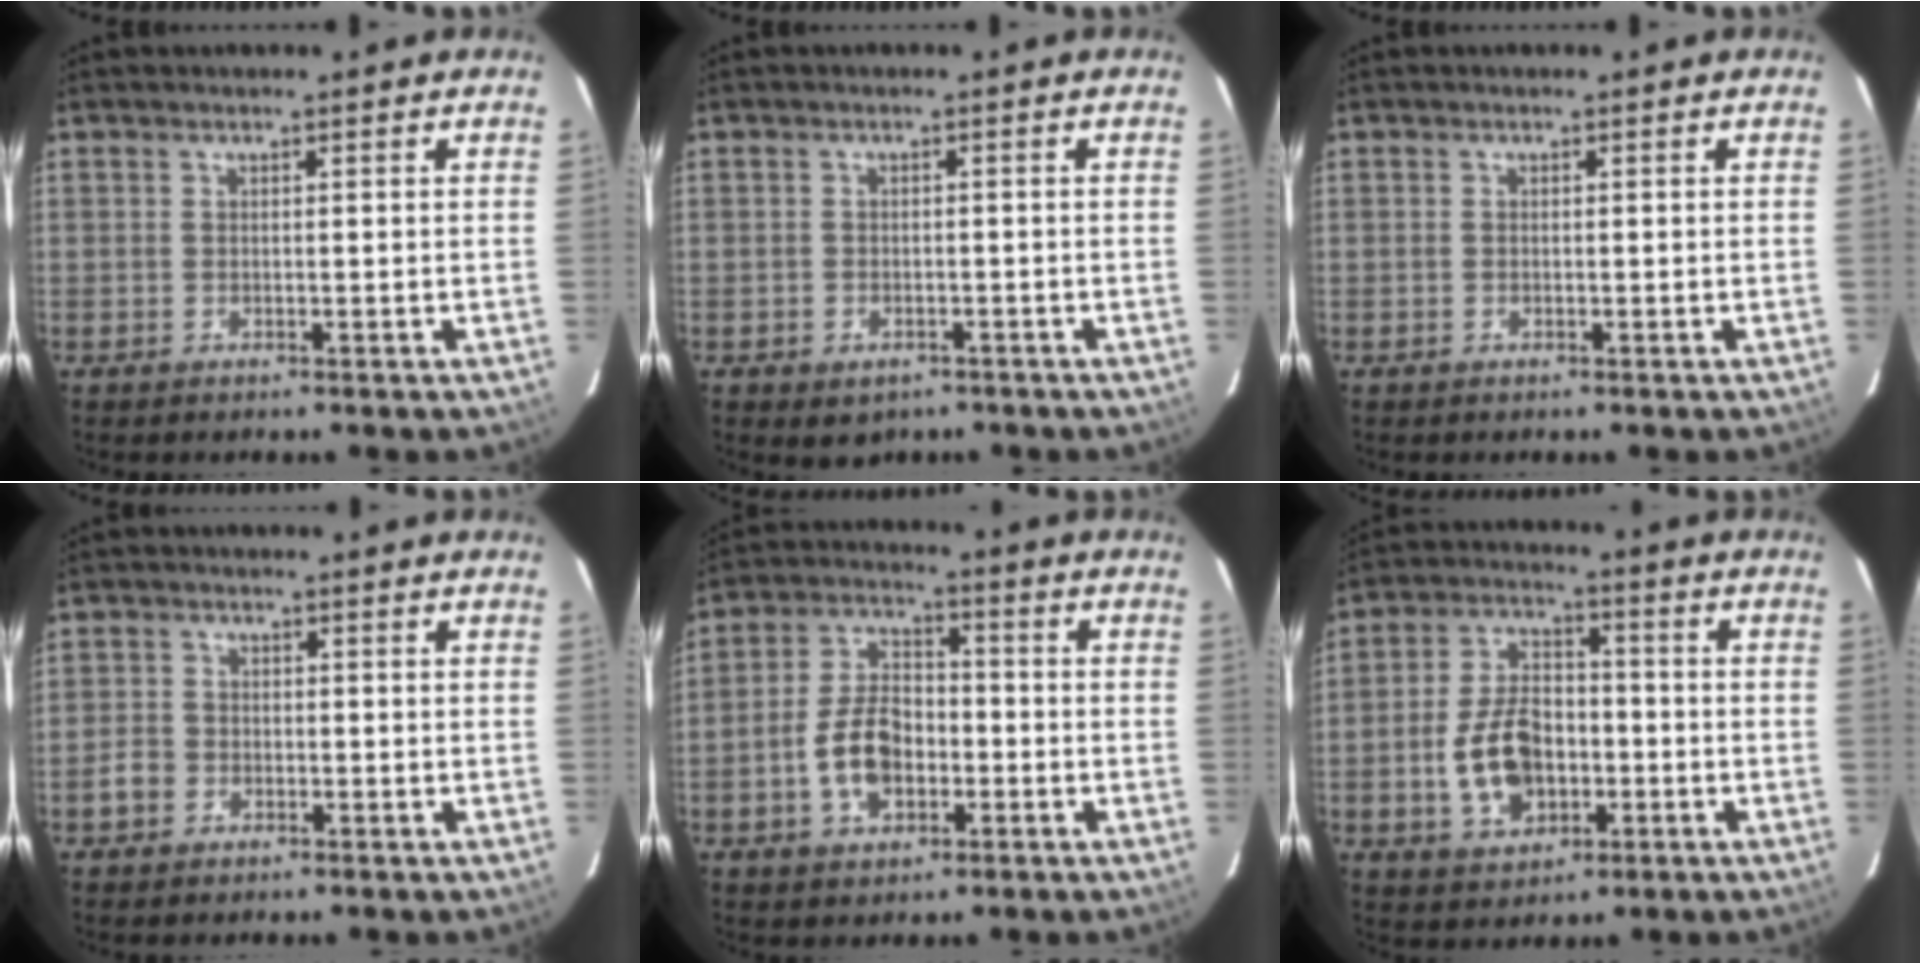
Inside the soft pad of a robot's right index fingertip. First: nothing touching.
{"total": 3.5, "force": [-1.9, 2.6, 1.4], "torque": [-0.032, -0.005, -0.019]}
{"total": 0.0}
{"total": 3.1, "force": [-1.6, 2.5, 0.8], "torque": [-0.020, 0.007, -0.032]}
{"total": 9.8, "force": [-3.1, 6.1, 7.1], "torque": [-0.143, 0.020, -0.048]}
{"total": 11.9, "force": [-3.0, 7.6, 8.6], "torque": [-0.177, 0.017, -0.041]}